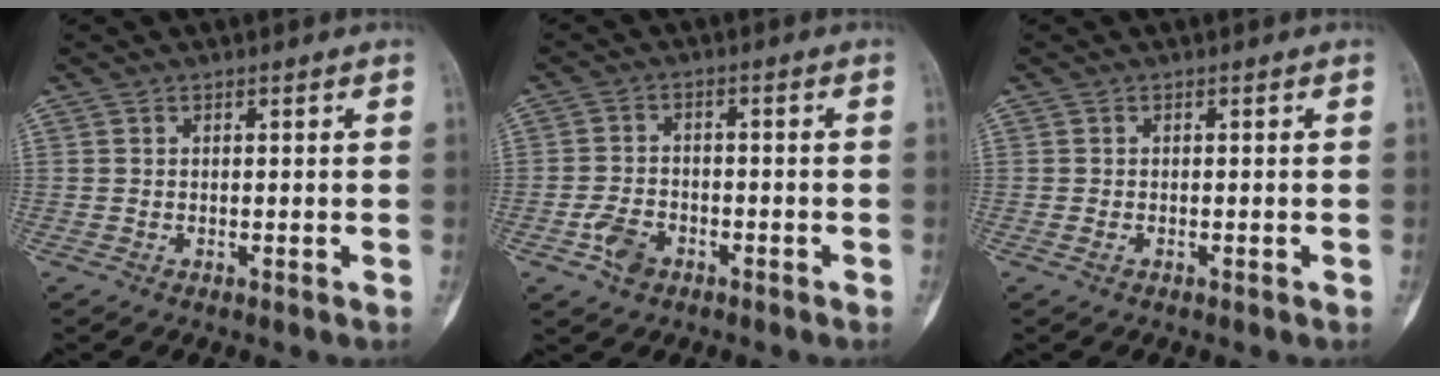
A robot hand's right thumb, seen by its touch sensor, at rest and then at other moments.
{"total": 4.9, "force": [-2.6, 3.2, 2.6], "torque": [-0.044, 0.016, -0.046]}
{"total": 0.7, "force": [-0.4, 0.4, 0.5], "torque": [-0.015, 0.004, -0.004]}